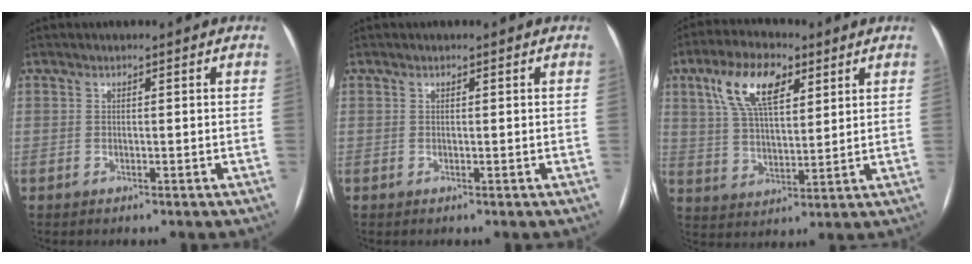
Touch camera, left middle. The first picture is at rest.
{"total": 0.0}
{"total": 11.1, "force": [5.4, 4.6, 8.6], "torque": [-0.172, 0.022, 0.102]}